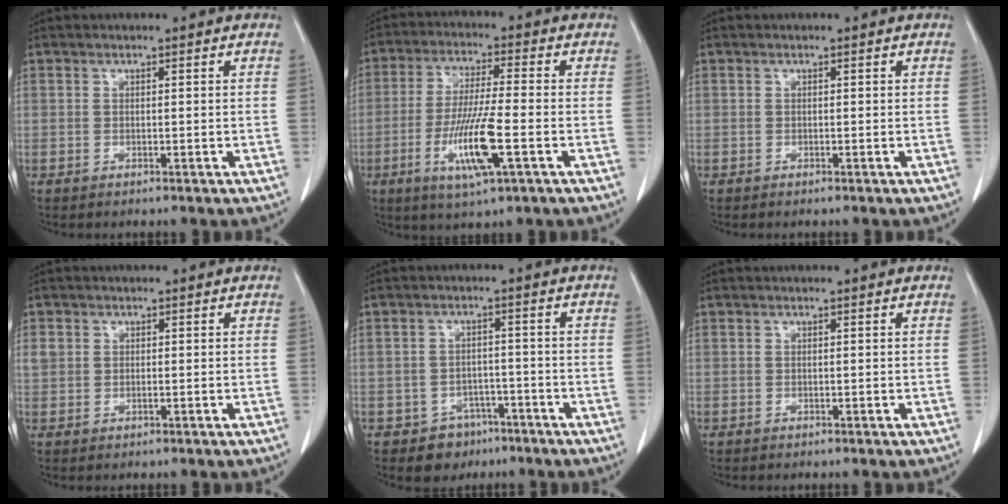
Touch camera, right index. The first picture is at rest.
{"total": 9.2, "force": [-3.2, 0.5, 8.7], "torque": [-0.168, -0.012, -0.058]}
{"total": 0.0}
{"total": 2.0, "force": [0.3, 1.7, 1.1], "torque": [-0.029, 0.011, 0.009]}
{"total": 4.7, "force": [-2.9, 3.6, 0.4], "torque": [0.001, 0.014, -0.033]}
{"total": 0.0}